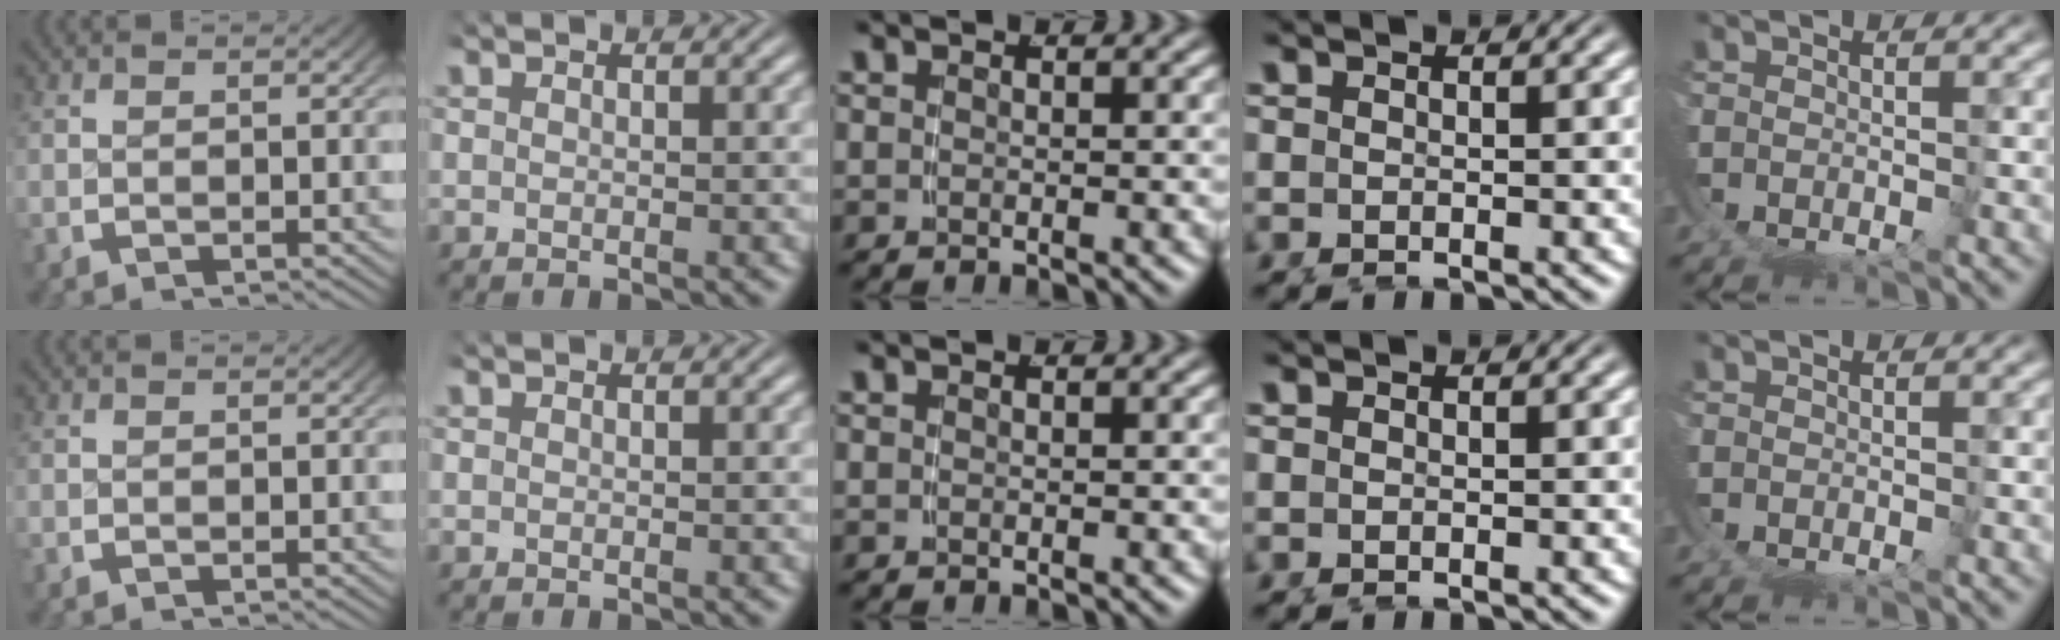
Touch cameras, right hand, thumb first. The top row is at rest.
{}